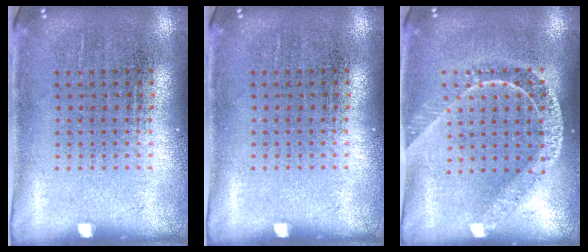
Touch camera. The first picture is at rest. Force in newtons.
{"total": 0.0}
{"total": 1.7, "press": 1.4, "slide": 1.0}